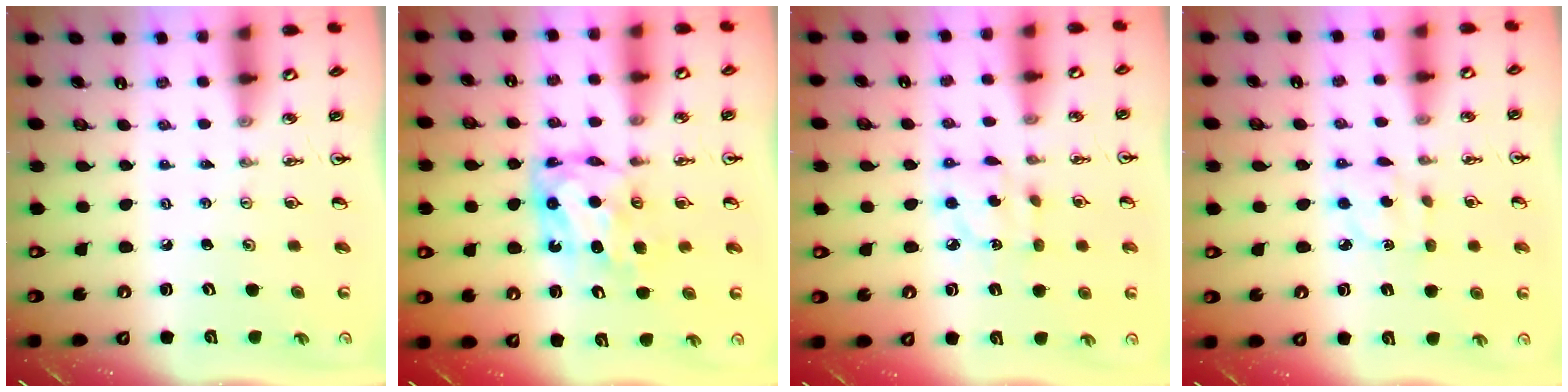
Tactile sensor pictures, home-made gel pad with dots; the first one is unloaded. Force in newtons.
{"total": 7.4, "press": 7.4, "slide": 0.7}
{"total": 6.8, "press": 6.8, "slide": 0.1}
{"total": 2.6, "press": 2.6, "slide": 0.1}